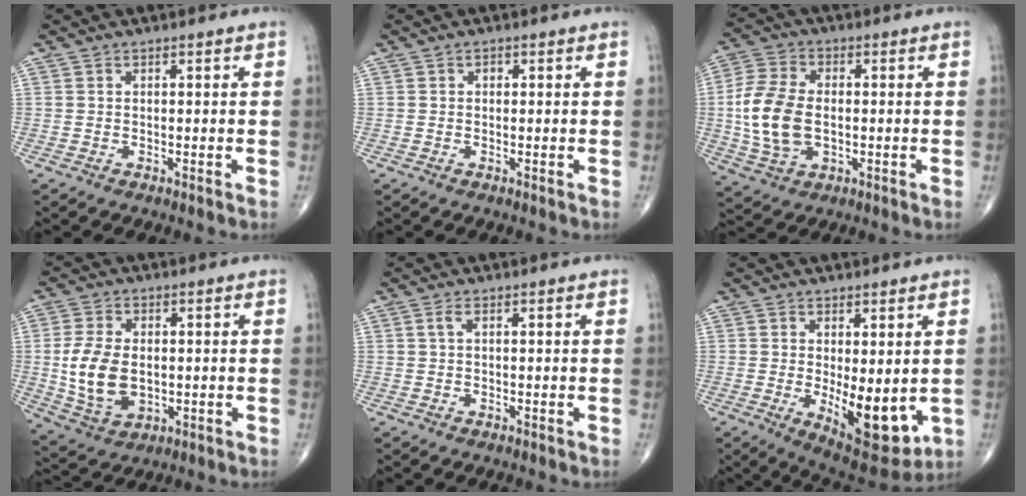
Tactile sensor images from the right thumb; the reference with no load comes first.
{"total": 0.6, "force": [0.1, 0.5, 0.3], "torque": [-0.001, 0.002, -0.001]}
{"total": 12.6, "force": [-0.7, 7.8, 9.9], "torque": [-0.204, 0.006, -0.012]}
{"total": 10.9, "force": [-0.4, 6.9, 8.4], "torque": [-0.161, -0.006, 0.002]}
{"total": 1.0, "force": [0.3, 0.3, 0.9], "torque": [-0.029, 0.007, 0.005]}
{"total": 11.9, "force": [-1.5, 5.1, 10.7], "torque": [-0.131, -0.029, -0.005]}